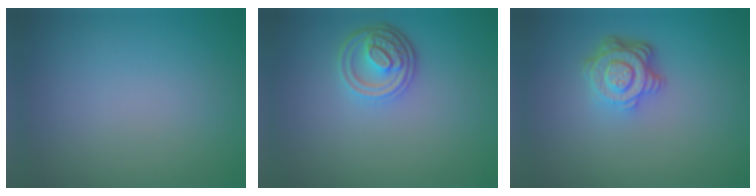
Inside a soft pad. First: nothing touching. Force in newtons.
{"total": 3.9, "press": 3.1, "slide": 2.4}
{"total": 4.6, "press": 3.4, "slide": 3.0}